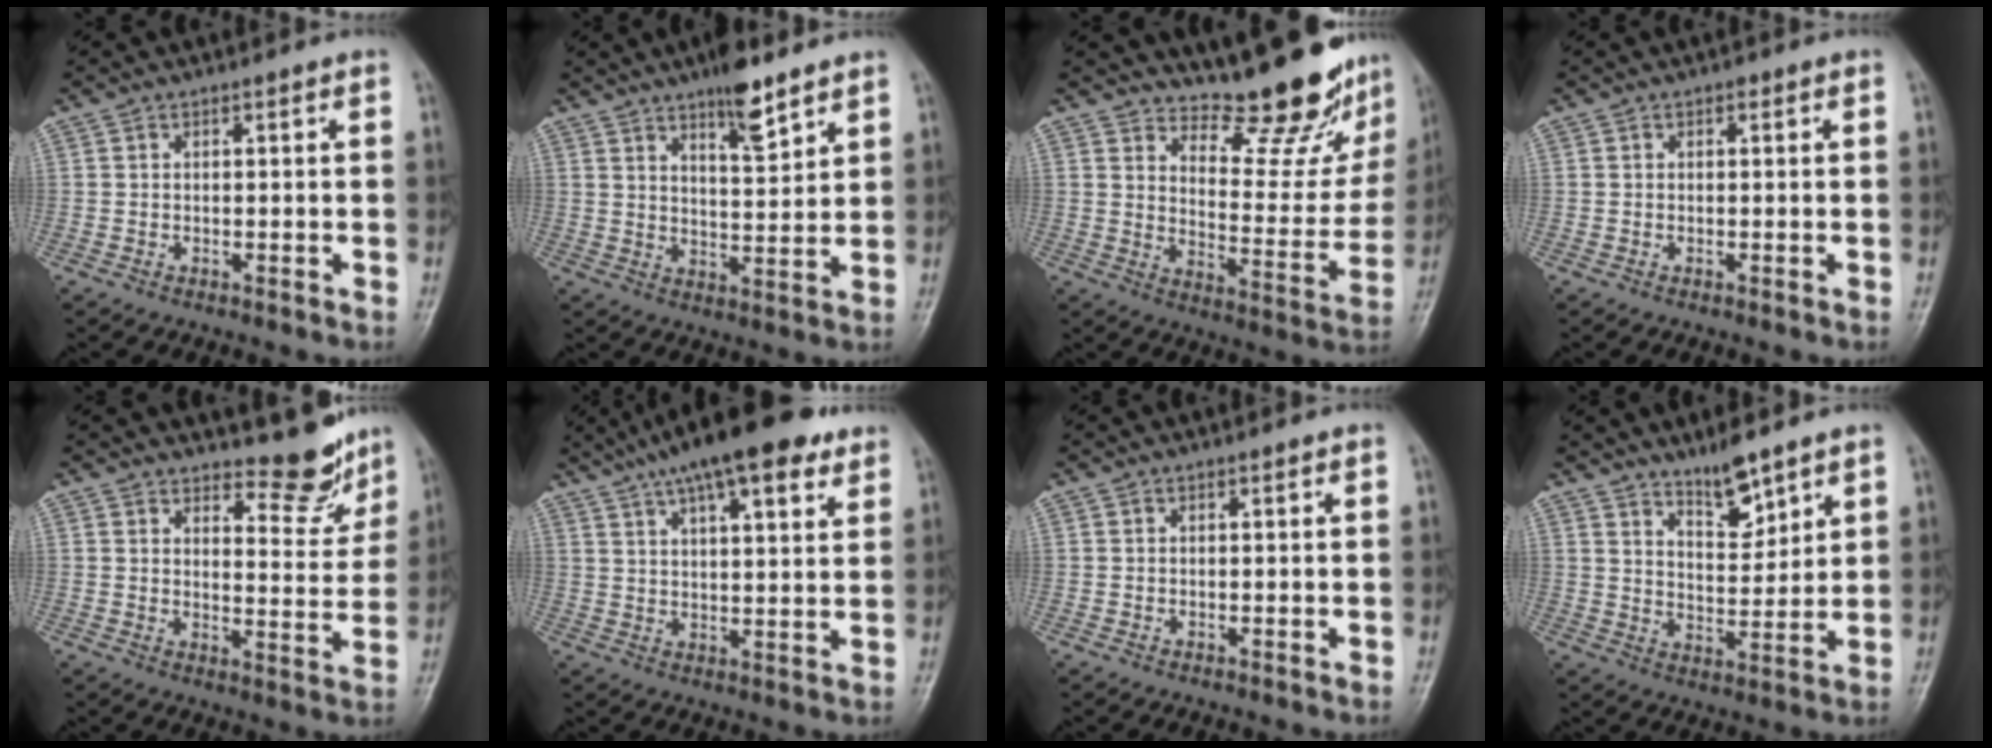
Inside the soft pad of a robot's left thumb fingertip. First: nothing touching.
{"total": 8.2, "force": [5.8, 2.2, 5.3], "torque": [-0.070, -0.039, 0.093]}
{"total": 17.7, "force": [16.0, 4.6, 6.0], "torque": [-0.036, -0.142, 0.210]}
{"total": 0.6, "force": [0.3, 0.4, 0.4], "torque": [-0.002, 0.001, 0.002]}
{"total": 8.5, "force": [7.7, 2.8, 2.6], "torque": [-0.007, -0.071, 0.104]}
{"total": 17.7, "force": [11.5, 5.5, 12.2], "torque": [-0.177, -0.008, 0.177]}
{"total": 0.0}
{"total": 7.1, "force": [5.6, 2.1, 3.9], "torque": [-0.047, -0.051, 0.099]}